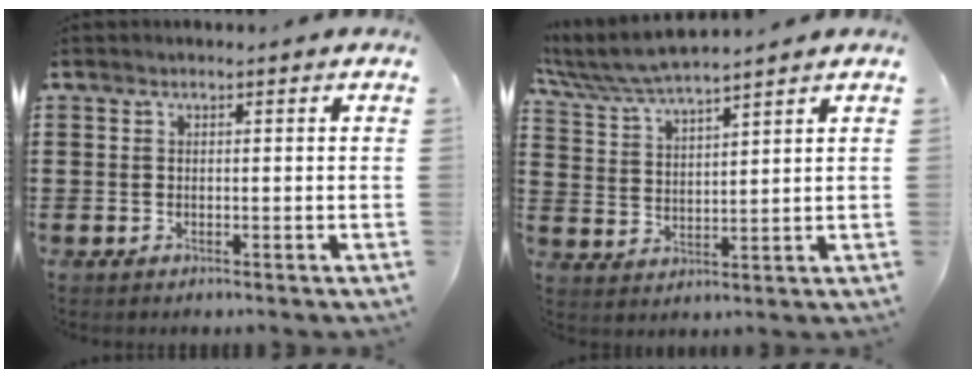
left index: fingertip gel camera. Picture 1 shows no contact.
{"total": 5.5, "force": [5.2, 0.1, 1.8], "torque": [-0.056, -0.026, 0.092]}